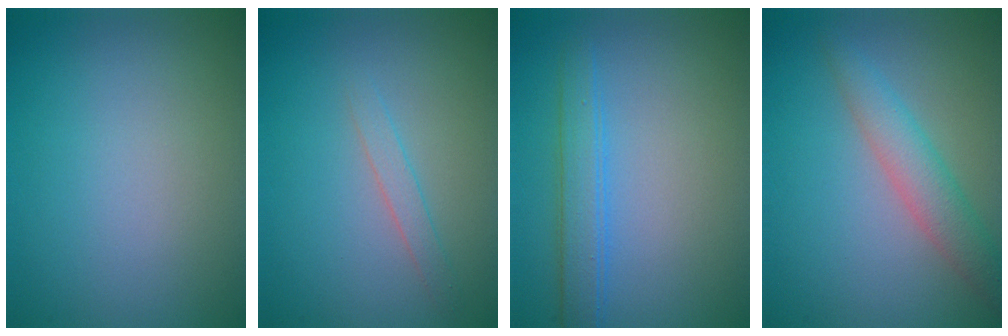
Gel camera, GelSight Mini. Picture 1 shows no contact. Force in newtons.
{"total": 1.2, "press": 1.2, "slide": 0.1}
{"total": 2.7, "press": 2.7, "slide": 0.1}
{"total": 2.4, "press": 2.4, "slide": 0.2}